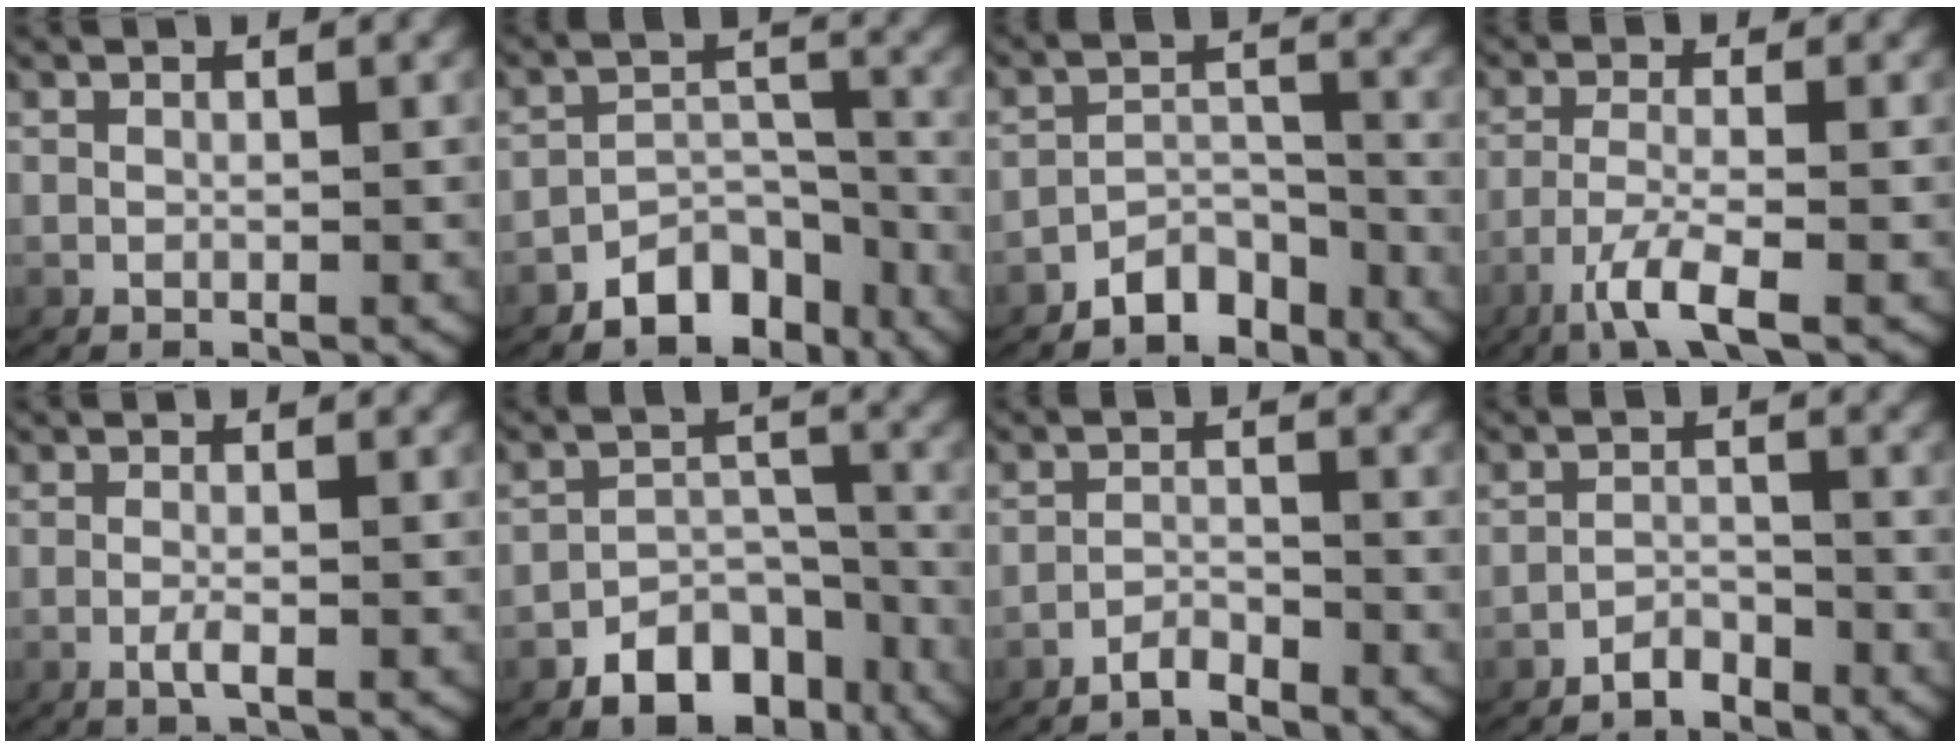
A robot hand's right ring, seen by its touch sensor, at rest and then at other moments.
{"total": 5.9, "force": [-4.3, 3.3, 2.3], "torque": [-0.030, -0.011, -0.070]}
{"total": 4.8, "force": [-3.9, 2.4, 1.5], "torque": [-0.014, -0.008, -0.067]}
{"total": 4.8, "force": [-2.5, 1.1, 3.9], "torque": [-0.091, -0.024, -0.033]}
{"total": 1.6, "force": [-0.8, 0.4, 1.4], "torque": [-0.034, -0.006, -0.014]}
{"total": 7.3, "force": [-5.1, 4.4, 2.9], "torque": [-0.040, -0.015, -0.080]}
{"total": 2.4, "force": [-2.3, 0.7, 0.4], "torque": [-0.011, -0.005, -0.044]}
{"total": 2.7, "force": [-2.5, 1.0, 0.3], "torque": [-0.003, -0.004, -0.048]}